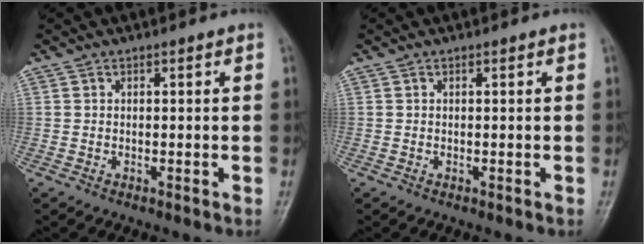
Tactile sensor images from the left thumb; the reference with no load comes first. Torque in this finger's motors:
{"motor_torque": [0.00, 0.00, -0.04, 0.04, 0.00]}